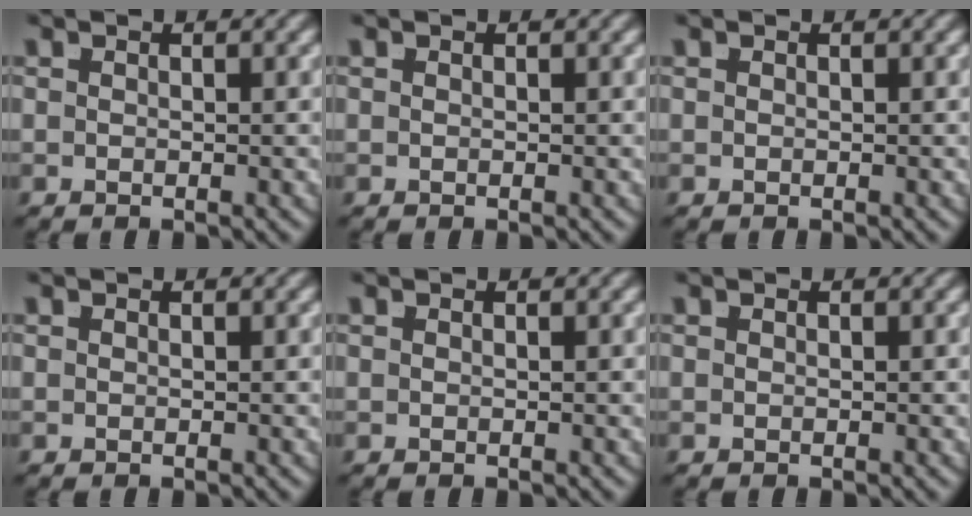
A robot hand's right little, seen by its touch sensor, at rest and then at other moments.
{"total": 0.0}
{"total": 0.0}
{"total": 0.0}
{"total": 0.0}
{"total": 0.0}